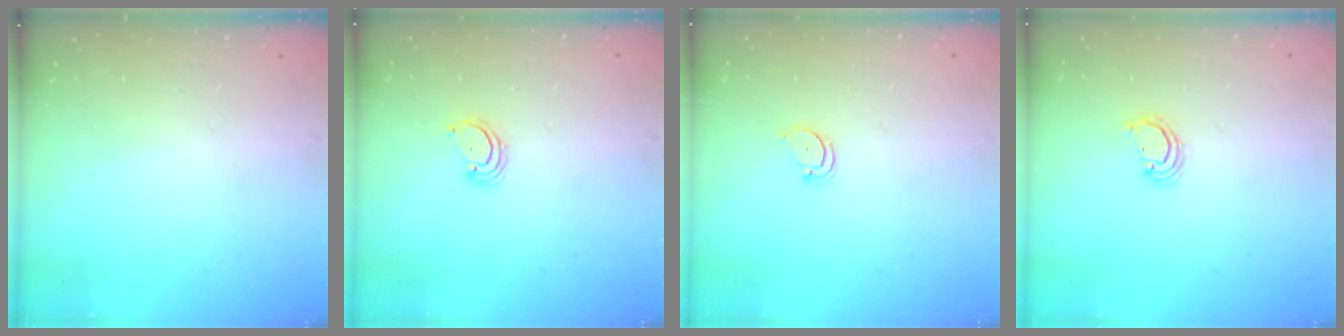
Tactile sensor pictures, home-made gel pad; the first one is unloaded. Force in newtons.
{"total": 2.5, "press": 2.5, "slide": 0.2}
{"total": 2.4, "press": 2.4, "slide": 0.2}
{"total": 2.2, "press": 2.2, "slide": 0.2}